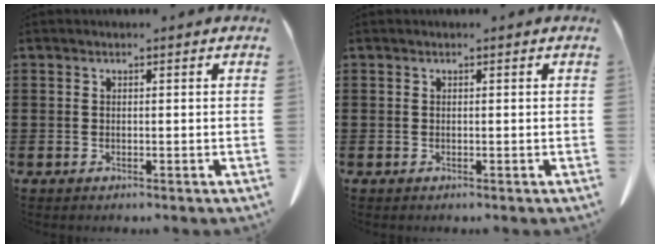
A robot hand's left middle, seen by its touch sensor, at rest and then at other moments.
{"total": 0.0}